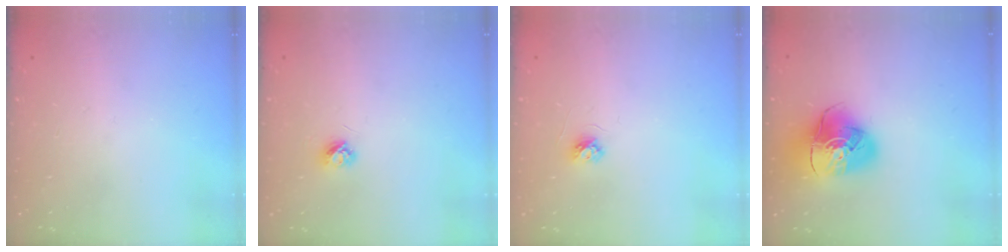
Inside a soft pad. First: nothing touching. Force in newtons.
{"total": 3.7, "press": 3.7, "slide": 0.4}
{"total": 3.8, "press": 3.7, "slide": 0.5}
{"total": 12.2, "press": 12.1, "slide": 1.6}